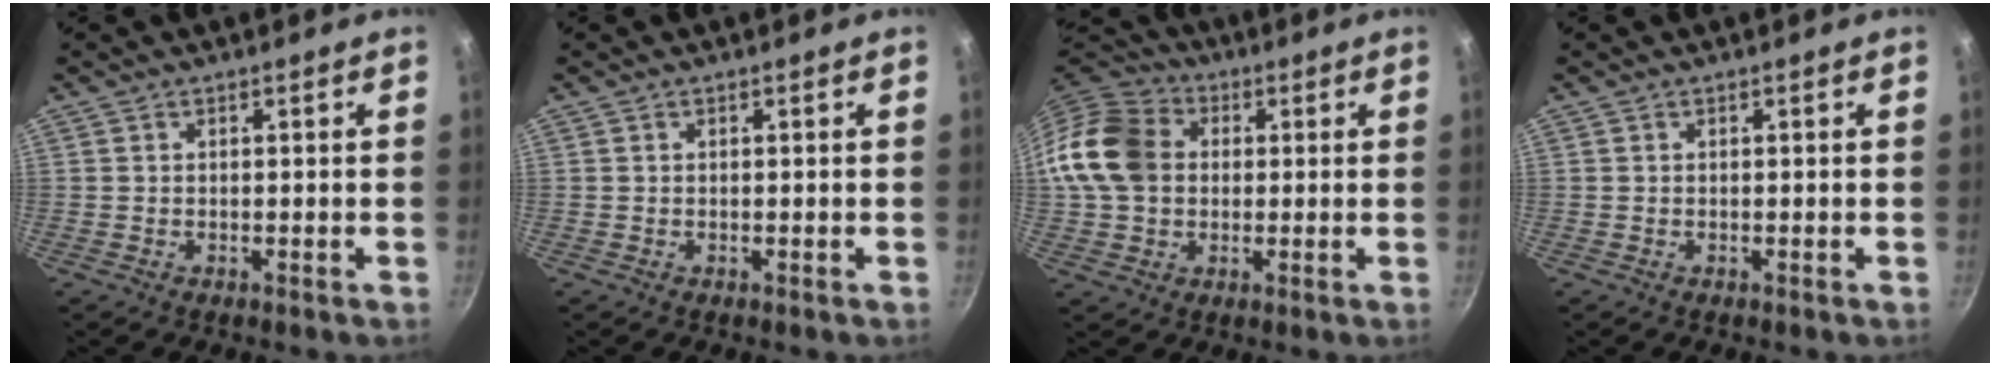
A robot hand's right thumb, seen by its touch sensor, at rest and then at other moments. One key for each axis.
{"total": 0.0}
{"total": 14.0, "fx": 1.3, "fy": 11.2, "fz": 8.2, "tx": -0.139, "ty": 0.023, "tz": 0.010}
{"total": 0.0}